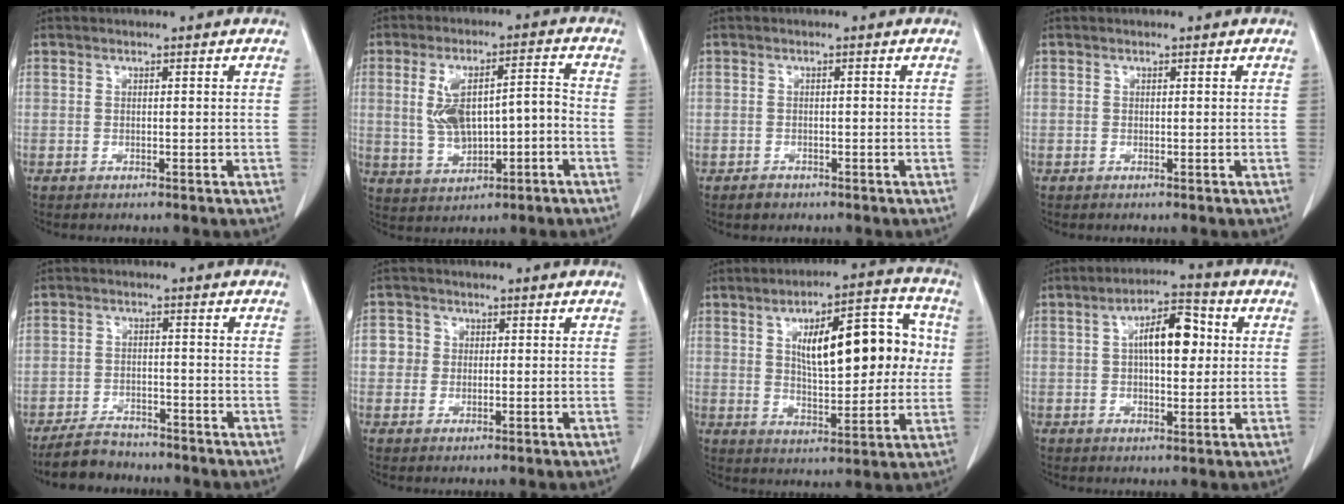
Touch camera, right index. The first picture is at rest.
{"total": 9.9, "force": [-0.7, 4.1, 9.0], "torque": [-0.174, 0.027, 0.001]}
{"total": 1.5, "force": [-0.8, 1.3, 0.0], "torque": [0.004, 0.003, -0.013]}
{"total": 0.0}
{"total": 5.4, "force": [-4.8, 2.2, 0.9], "torque": [-0.019, -0.005, -0.087]}
{"total": 3.5, "force": [0.3, 3.4, 0.6], "torque": [0.002, 0.008, 0.003]}
{"total": 16.8, "force": [3.4, 6.1, 15.2], "torque": [-0.216, 0.034, 0.054]}
{"total": 9.1, "force": [1.7, 3.7, 8.2], "torque": [-0.133, 0.025, 0.023]}